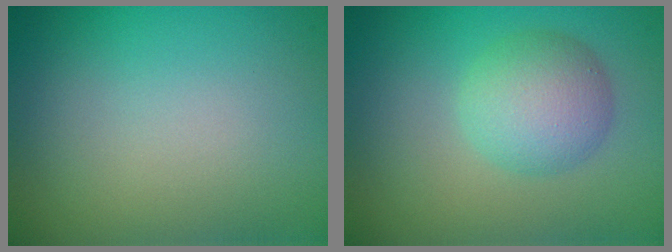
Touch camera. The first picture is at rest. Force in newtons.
{"total": 4.1, "press": 4.1, "slide": 0.1}